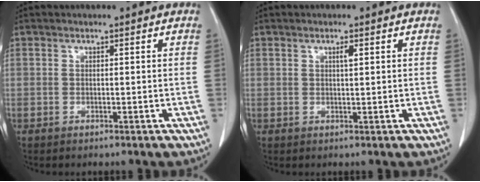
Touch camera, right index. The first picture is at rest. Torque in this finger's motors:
{"motor_torque": [0.08, -0.06, 0.01, 0.01]}